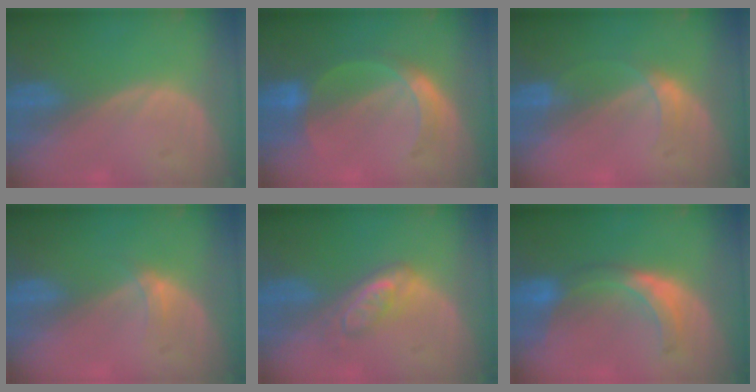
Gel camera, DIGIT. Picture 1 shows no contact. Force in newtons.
{"total": 5.7, "press": 5.3, "slide": 2.0}
{"total": 2.5, "press": 2.5, "slide": 0.1}
{"total": 1.9, "press": 1.5, "slide": 1.1}
{"total": 4.9, "press": 4.6, "slide": 1.8}
{"total": 6.3, "press": 6.3, "slide": 0.1}